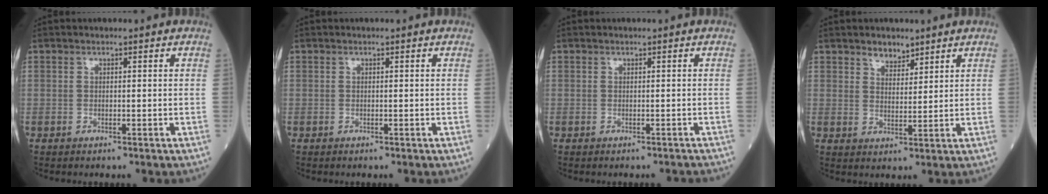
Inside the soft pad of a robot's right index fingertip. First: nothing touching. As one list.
[{"total": 0.0}, {"total": 1.2, "force": [-1.1, 0.2, 0.1], "torque": [0.002, -0.003, -0.014]}, {"total": 3.2, "force": [2.6, 1.5, 1.0], "torque": [-0.017, -0.001, 0.045]}]